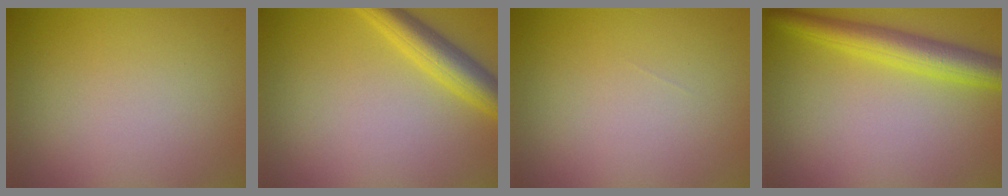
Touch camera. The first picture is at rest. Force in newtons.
{"total": 4.5, "press": 4.4, "slide": 0.2}
{"total": 0.0}
{"total": 4.9, "press": 4.9, "slide": 0.1}